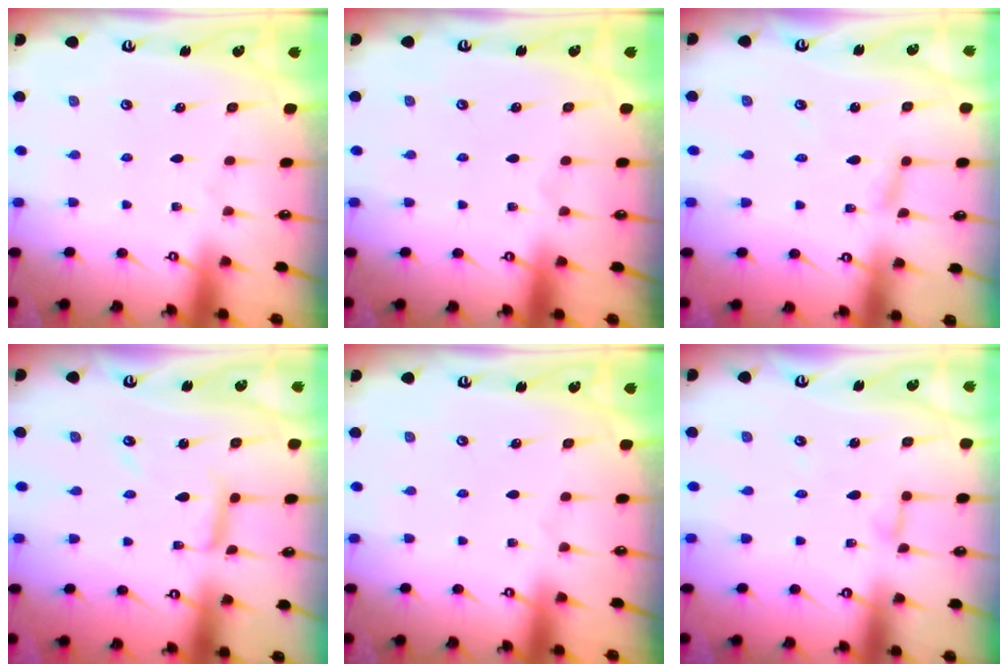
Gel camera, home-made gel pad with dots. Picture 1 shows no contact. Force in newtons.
{"total": 0.0}
{"total": 2.4, "press": 2.4, "slide": 0.2}
{"total": 6.3, "press": 6.3, "slide": 0.3}
{"total": 0.0}
{"total": 2.9, "press": 2.9, "slide": 0.3}